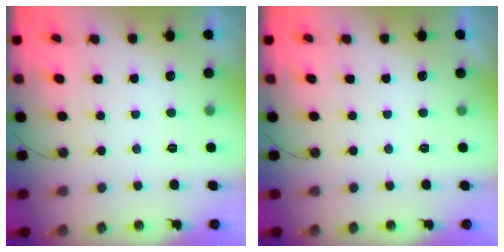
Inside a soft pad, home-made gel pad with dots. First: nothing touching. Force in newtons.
{"total": 0.0}